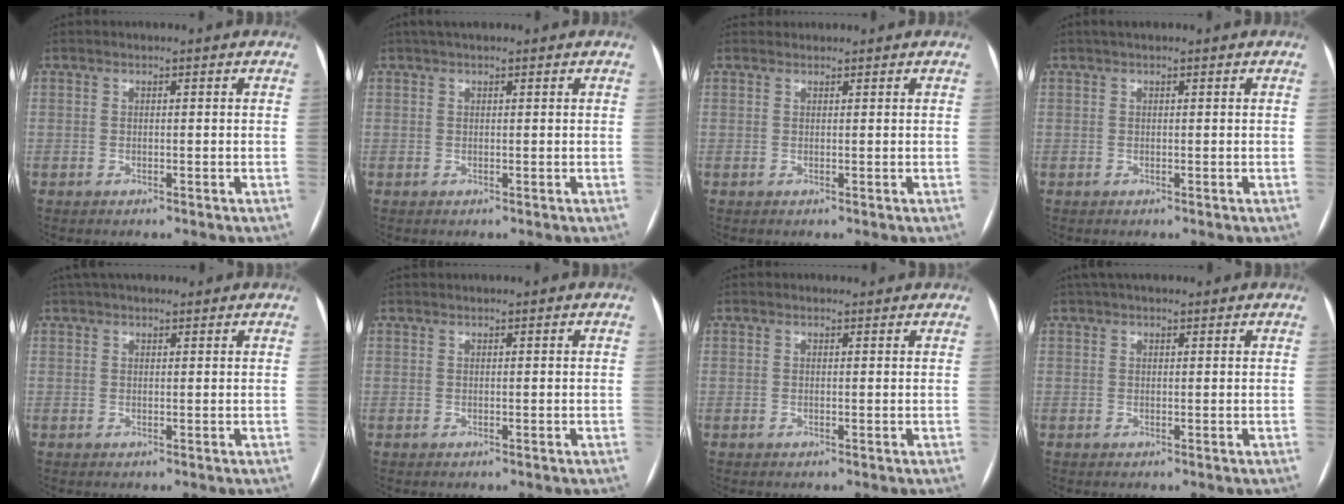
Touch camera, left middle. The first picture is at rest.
{"total": 3.5, "force": [2.7, 0.9, 2.0], "torque": [-0.032, 0.032, 0.044]}
{"total": 1.2, "force": [1.1, 0.4, -0.2], "torque": [0.000, 0.020, 0.021]}
{"total": 1.9, "force": [1.4, 0.4, 1.2], "torque": [-0.018, 0.026, 0.022]}
{"total": 7.1, "force": [6.0, 2.1, 3.2], "torque": [-0.048, 0.041, 0.095]}
{"total": 0.7, "force": [0.7, -0.1, 0.1], "torque": [-0.002, 0.016, 0.018]}
{"total": 1.3, "force": [1.2, 0.4, 0.0], "torque": [-0.008, 0.006, 0.012]}
{"total": 6.1, "force": [5.0, 1.8, 3.0], "torque": [-0.045, 0.041, 0.081]}